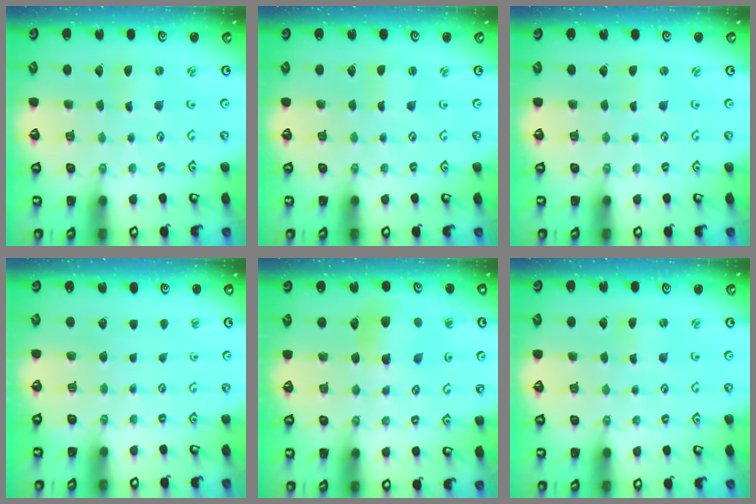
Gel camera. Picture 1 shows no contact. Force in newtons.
{"total": 0.9, "press": 0.9, "slide": 0.1}
{"total": 1.5, "press": 1.4, "slide": 0.3}
{"total": 0.0}
{"total": 7.3, "press": 7.2, "slide": 0.8}
{"total": 0.0}